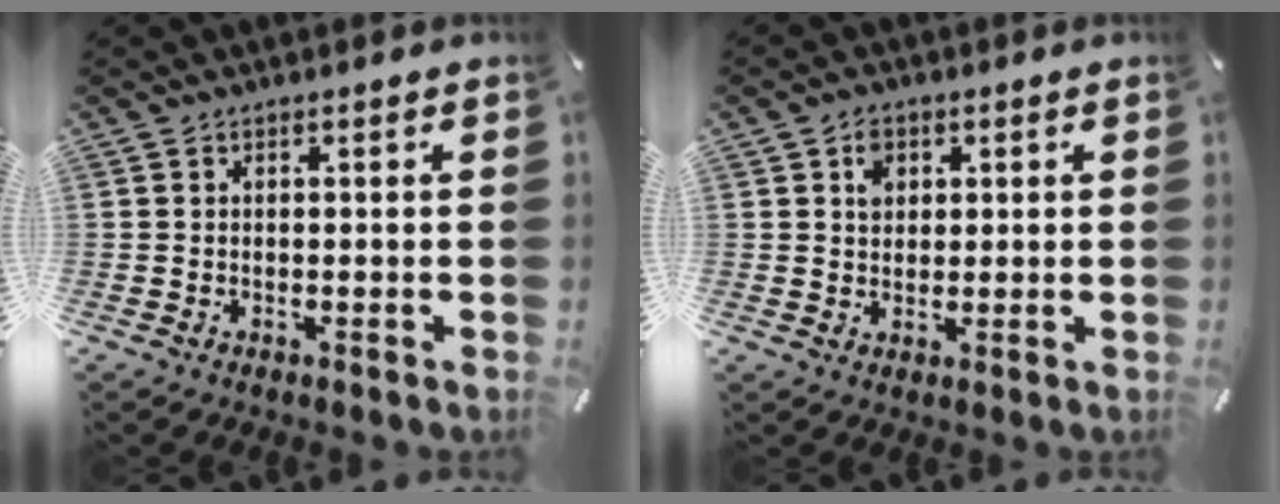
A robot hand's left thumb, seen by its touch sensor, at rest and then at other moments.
{"total": 3.9, "force": [1.5, 3.2, 1.5], "torque": [-0.013, -0.002, 0.021]}